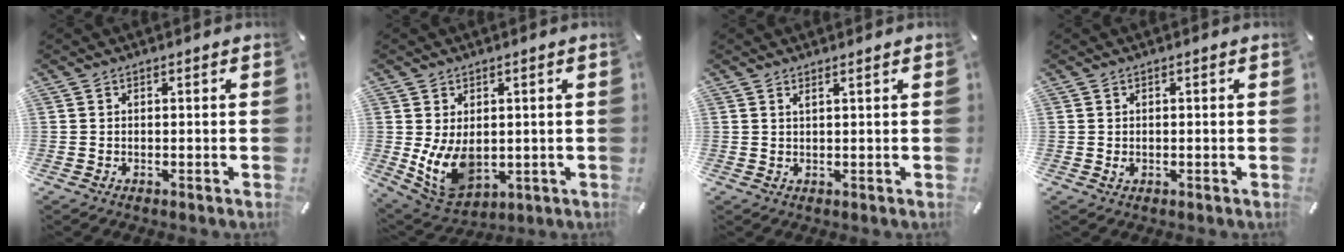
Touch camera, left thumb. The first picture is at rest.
{"total": 9.9, "force": [0.1, 7.2, 6.8], "torque": [-0.129, -0.011, 0.008]}
{"total": 1.3, "force": [1.0, -0.1, 0.9], "torque": [-0.017, -0.002, 0.019]}
{"total": 0.9, "force": [-0.1, 0.6, 0.6], "torque": [-0.012, 0.001, -0.001]}